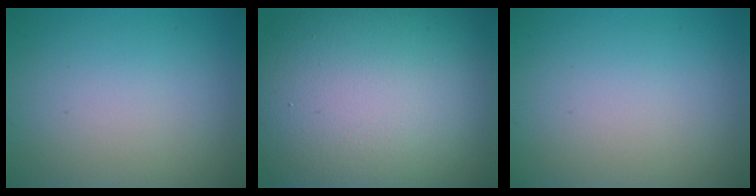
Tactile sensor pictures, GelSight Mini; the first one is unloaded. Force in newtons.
{"total": 17.7, "press": 17.6, "slide": 1.5}
{"total": 0.0}